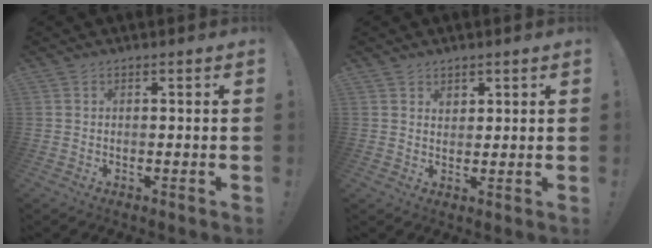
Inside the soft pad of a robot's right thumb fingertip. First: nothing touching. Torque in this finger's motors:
{"motor_torque": [0.28, 0.04, -0.16, 0.06, -0.03]}